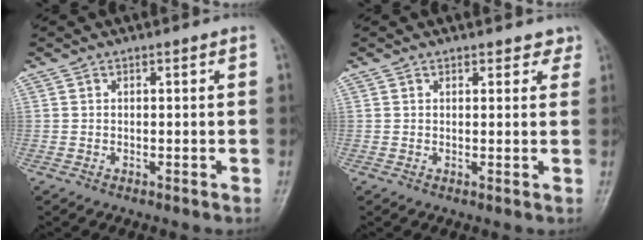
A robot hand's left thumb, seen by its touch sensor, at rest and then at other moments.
{"total": 2.6, "force": [2.1, 1.4, 0.5], "torque": [0.023, -0.008, 0.015]}